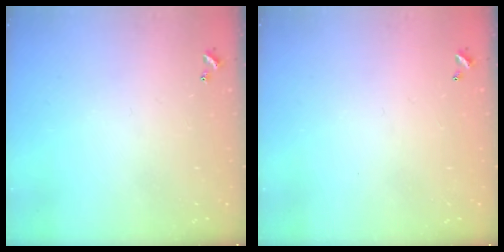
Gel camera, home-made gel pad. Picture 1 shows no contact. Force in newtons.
{"total": 2.9, "press": 2.9, "slide": 0.1}